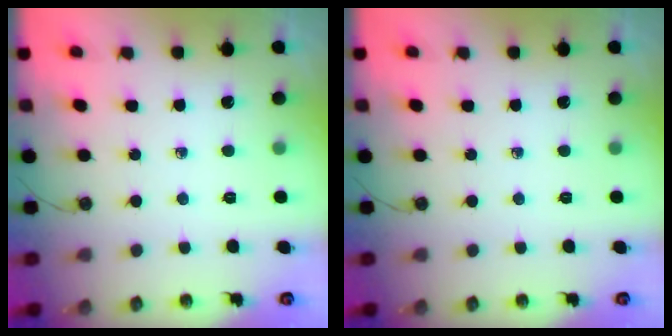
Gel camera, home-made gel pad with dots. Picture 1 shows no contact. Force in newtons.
{"total": 0.0}